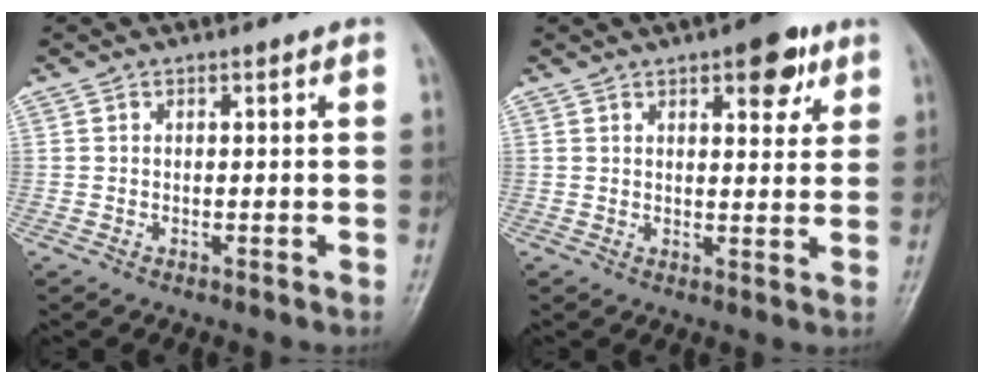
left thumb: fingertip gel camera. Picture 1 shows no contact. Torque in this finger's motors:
{"motor_torque": [0.83, 0.90, 0.49, -0.60, 0.01]}